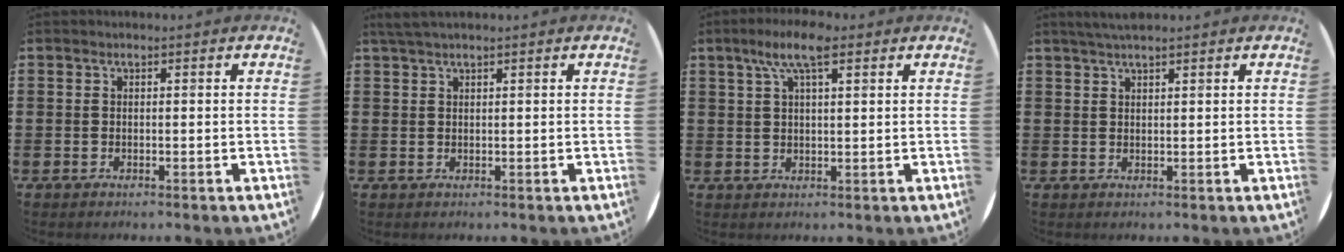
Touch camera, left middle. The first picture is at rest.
{"total": 1.4, "force": [1.2, -0.1, 0.8], "torque": [-0.018, 0.001, 0.022]}
{"total": 6.4, "force": [3.8, 1.8, 4.8], "torque": [-0.095, 0.008, 0.064]}
{"total": 2.1, "force": [1.9, 0.1, 1.0], "torque": [-0.022, 0.003, 0.034]}